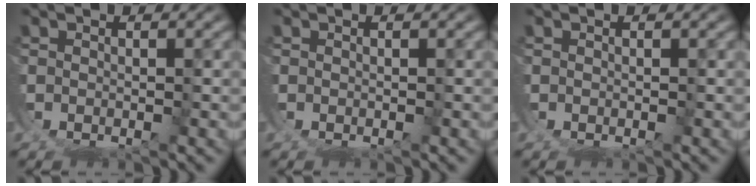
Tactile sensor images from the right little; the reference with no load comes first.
{"total": 0.0}
{"total": 0.0}